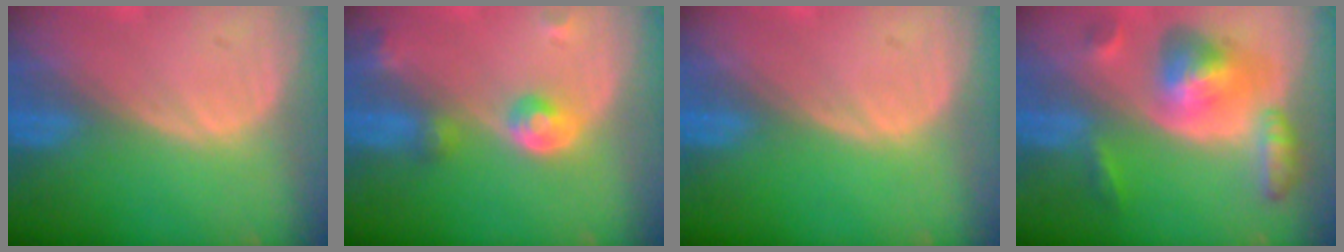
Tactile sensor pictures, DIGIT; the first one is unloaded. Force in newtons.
{"total": 4.6, "press": 4.1, "slide": 2.0}
{"total": 0.0}
{"total": 8.2, "press": 8.2, "slide": 0.5}